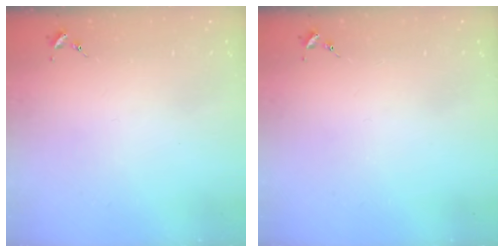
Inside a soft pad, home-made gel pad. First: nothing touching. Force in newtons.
{"total": 0.0}